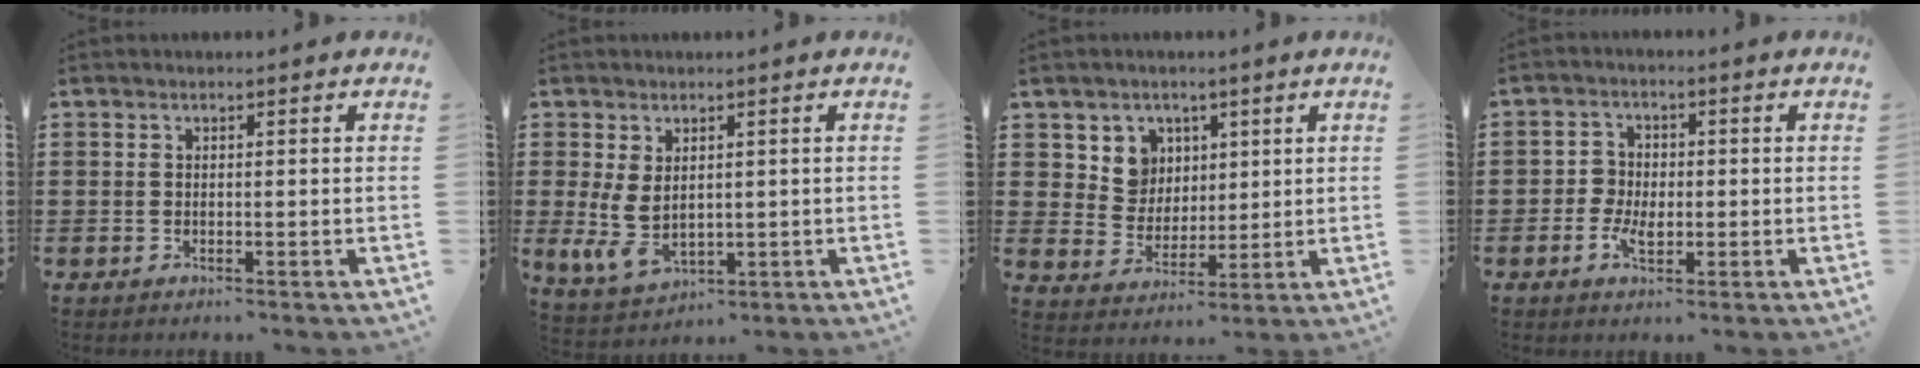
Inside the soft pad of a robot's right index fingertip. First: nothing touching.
{"total": 5.4, "force": [0.7, 3.5, 4.0], "torque": [-0.105, -0.003, 0.012]}
{"total": 6.4, "force": [3.0, 5.5, 1.3], "torque": [-0.042, 0.004, 0.053]}
{"total": 3.4, "force": [-0.9, 2.7, 1.9], "torque": [-0.050, 0.005, -0.021]}